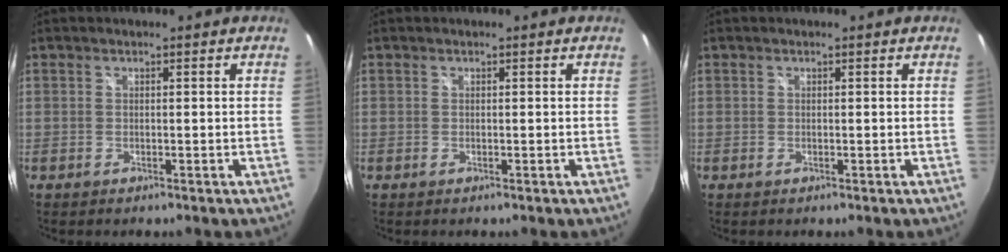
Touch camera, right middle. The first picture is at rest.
{"total": 0.0}
{"total": 0.0}